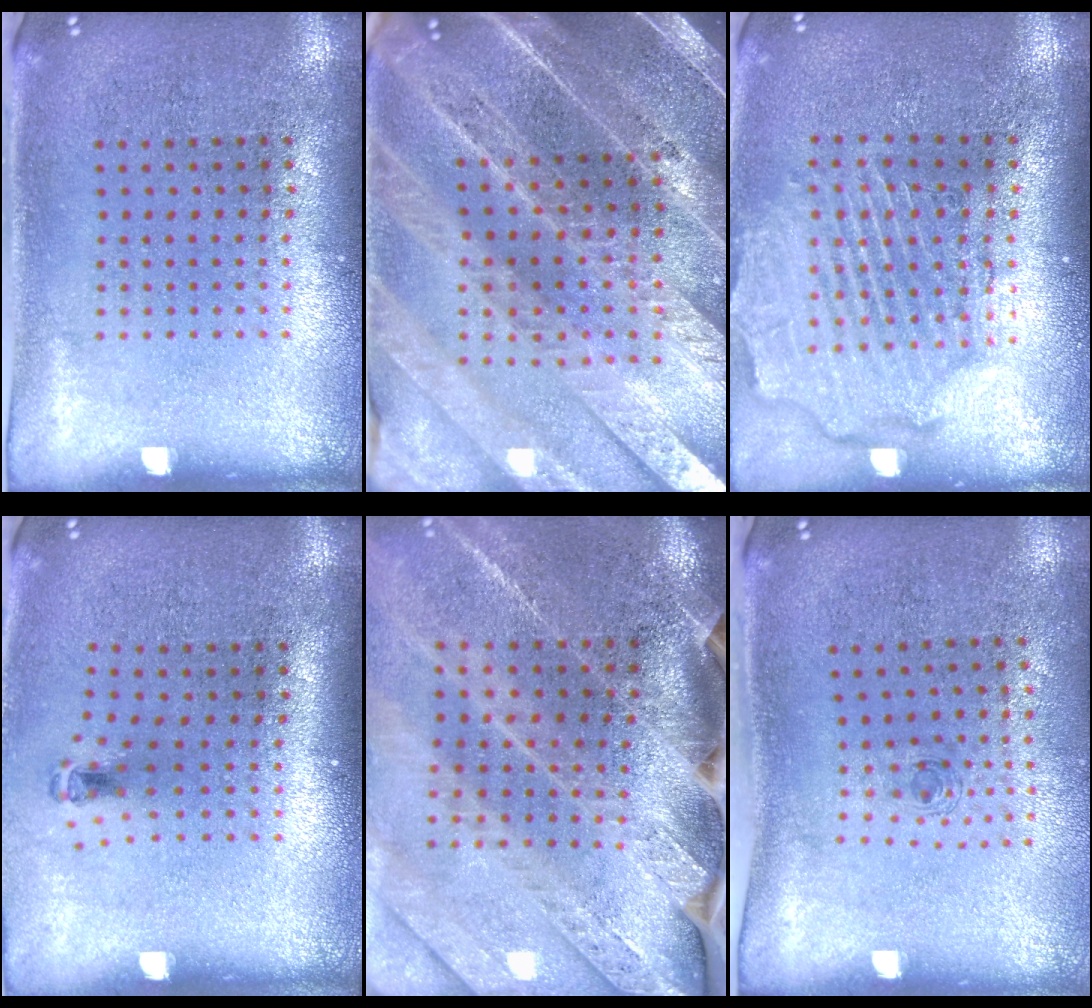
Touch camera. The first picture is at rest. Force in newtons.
{"total": 5.0, "press": 4.4, "slide": 2.4}
{"total": 2.6, "press": 2.2, "slide": 1.3}
{"total": 0.7, "press": 0.4, "slide": 0.6}
{"total": 3.9, "press": 3.2, "slide": 2.2}
{"total": 0.6, "press": 0.2, "slide": 0.5}